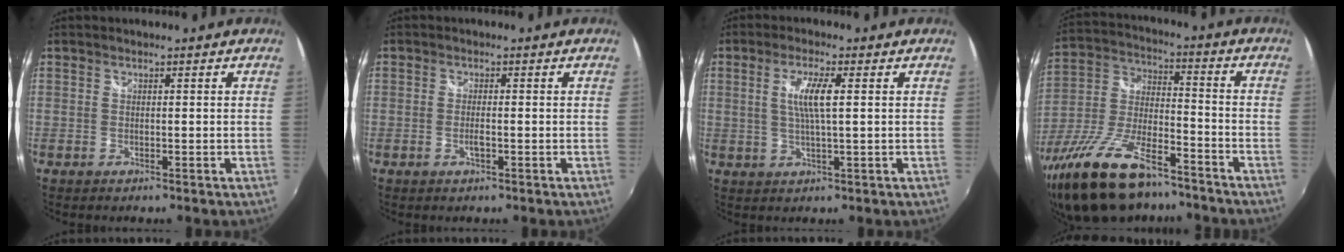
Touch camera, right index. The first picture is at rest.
{"total": 2.1, "force": [-0.7, 0.6, 1.8], "torque": [-0.035, -0.003, -0.011]}
{"total": 5.5, "force": [1.0, 0.5, 5.4], "torque": [-0.103, -0.003, 0.019]}
{"total": 21.9, "force": [-15.8, 8.1, 12.8], "torque": [-0.264, -0.024, -0.266]}